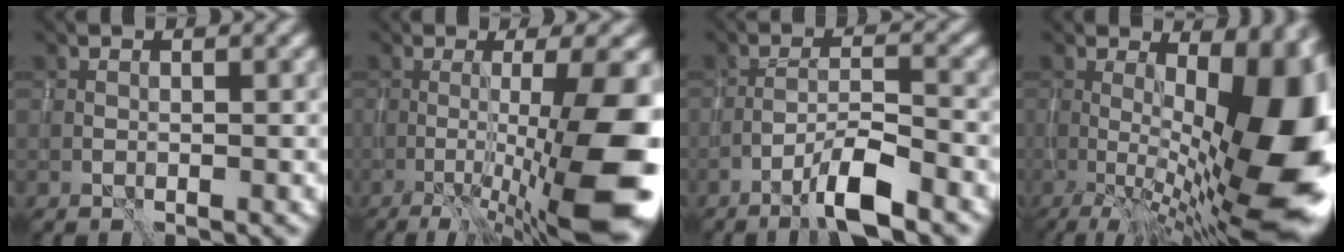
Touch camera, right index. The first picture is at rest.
{"total": 11.3, "force": [-3.0, 2.1, 10.7], "torque": [-0.150, 0.000, -0.043]}
{"total": 4.6, "force": [-3.1, 0.4, 3.3], "torque": [-0.060, 0.010, -0.063]}
{"total": 16.7, "force": [-0.6, 5.6, 15.7], "torque": [-0.186, 0.015, -0.005]}